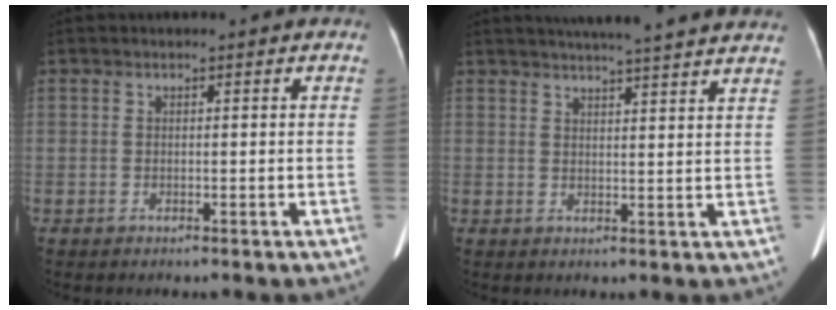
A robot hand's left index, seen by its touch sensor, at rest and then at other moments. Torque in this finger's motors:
{"motor_torque": [0.04, -0.23, 0.06, 0.03]}